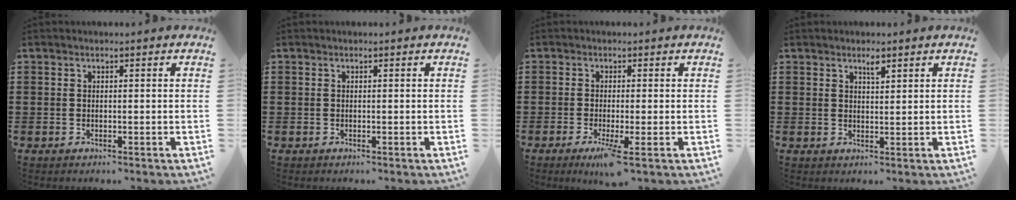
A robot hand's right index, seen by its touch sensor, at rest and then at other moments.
{"total": 0.0}
{"total": 3.2, "force": [-1.5, 0.0, 2.9], "torque": [-0.063, -0.017, -0.026]}
{"total": 1.7, "force": [1.3, 0.4, 1.1], "torque": [-0.016, -0.001, 0.020]}